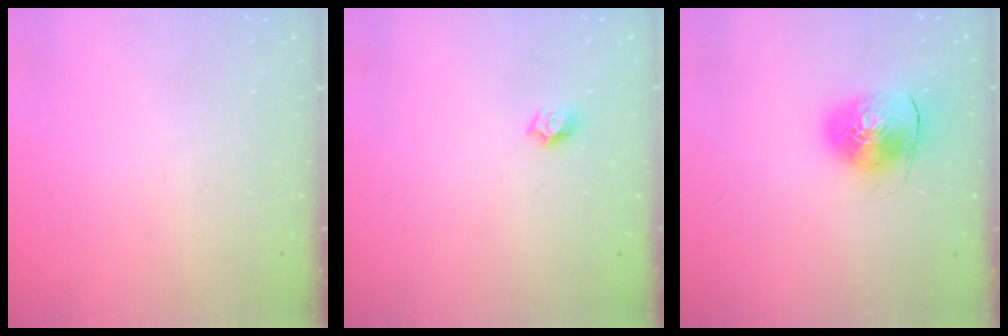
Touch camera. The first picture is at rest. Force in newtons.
{"total": 5.6, "press": 5.6, "slide": 0.7}
{"total": 9.4, "press": 9.2, "slide": 1.5}